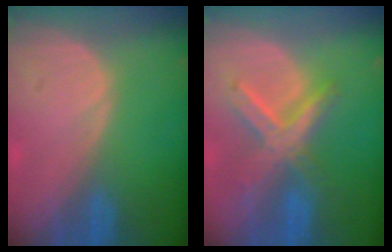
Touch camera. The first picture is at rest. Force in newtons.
{"total": 7.6, "press": 6.5, "slide": 3.8}